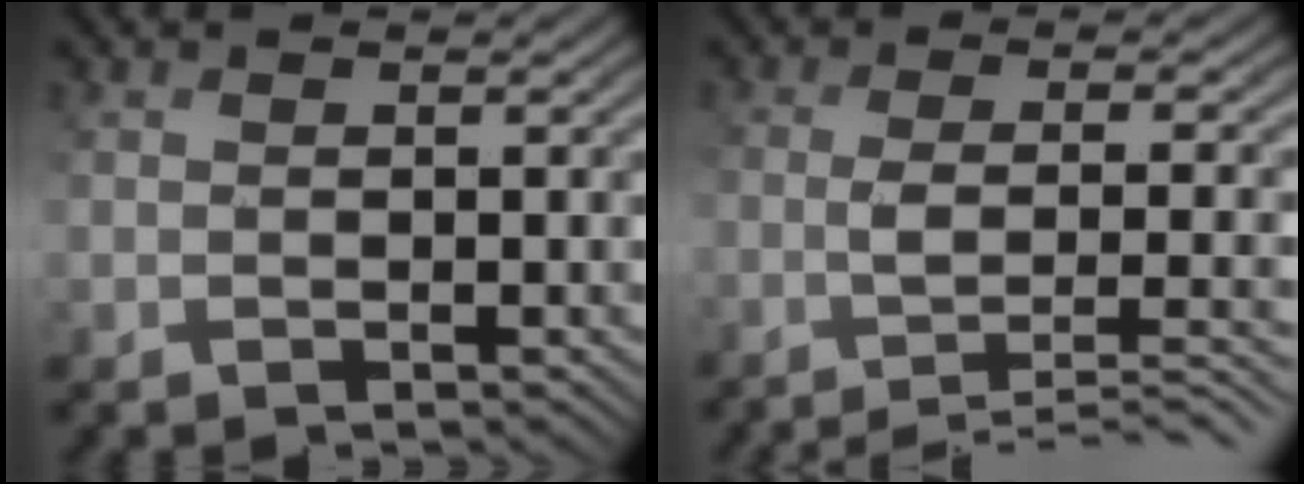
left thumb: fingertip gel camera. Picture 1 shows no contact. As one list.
[{"total": 7.4, "force": [-3.4, 2.0, 6.2], "torque": [-0.090, -0.007, -0.053]}]